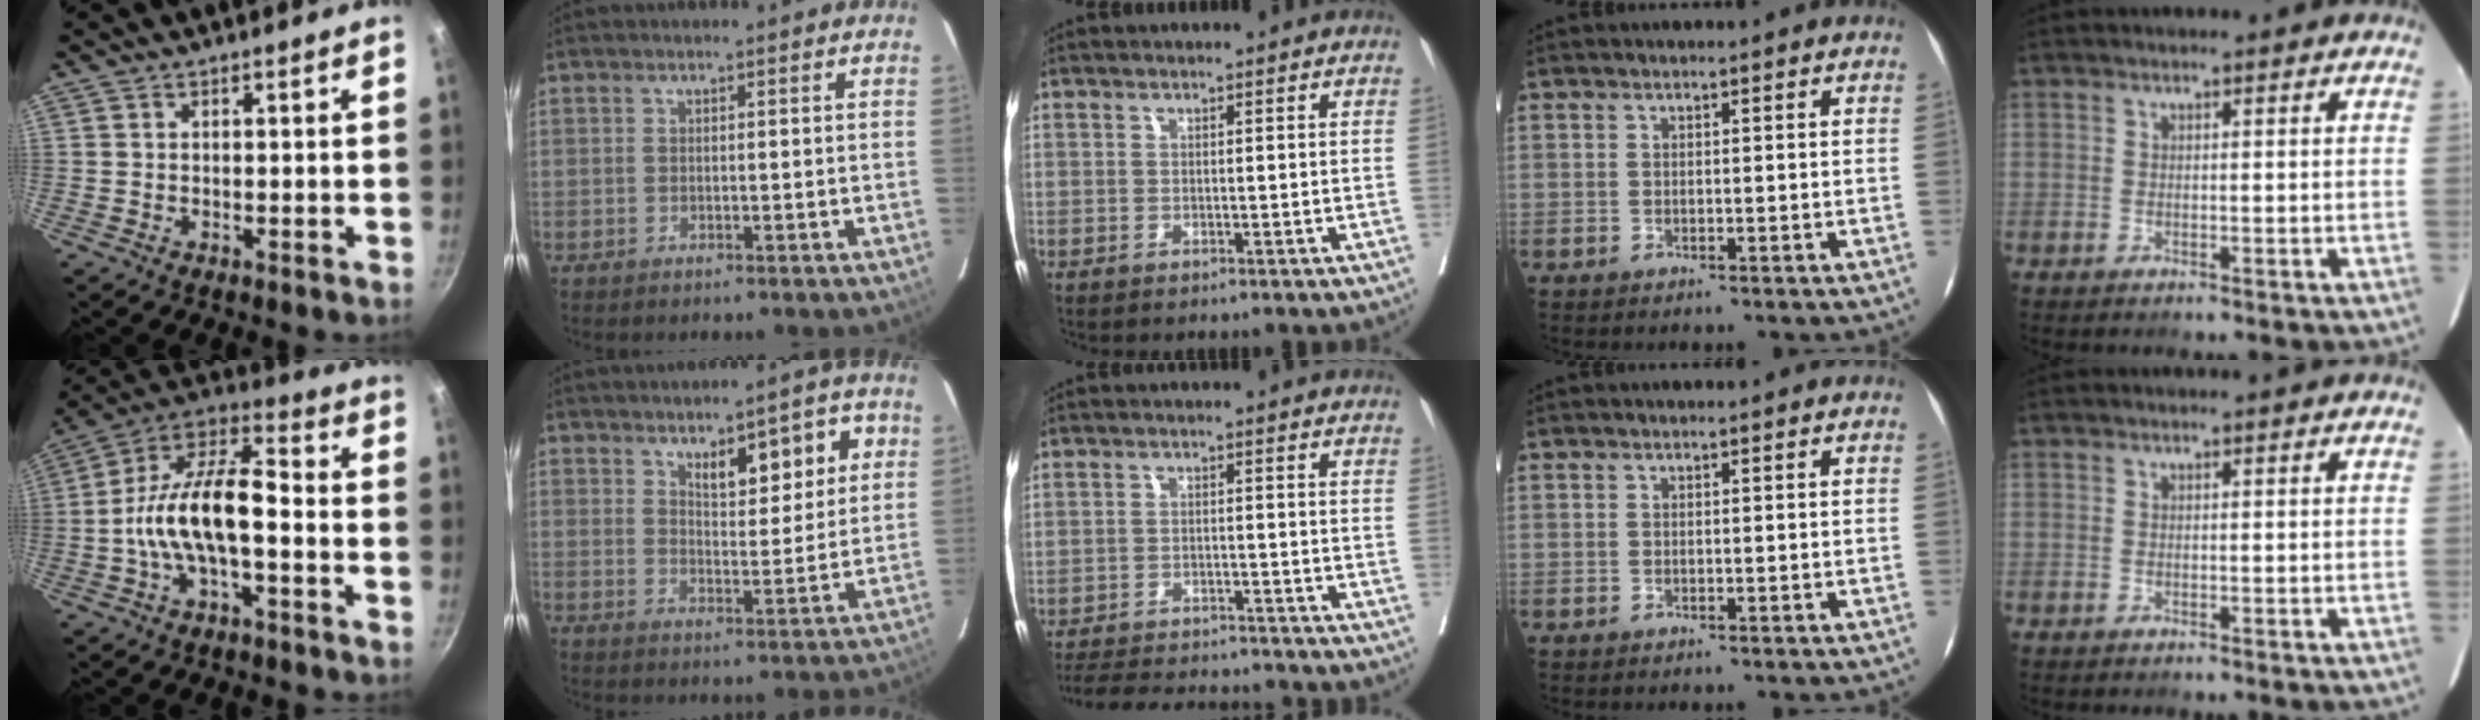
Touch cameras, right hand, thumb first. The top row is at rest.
{"thumb": {"total": 15.3, "force": [-2.7, 6.5, 13.6], "torque": [-0.257, 0.052, -0.055]}, "index": {"total": 8.4, "force": [4.2, 3.0, 6.7], "torque": [-0.090, 0.004, 0.065]}, "middle": {"total": 16.2, "force": [-15.0, 2.5, 5.4], "torque": [-0.112, -0.015, -0.205]}}